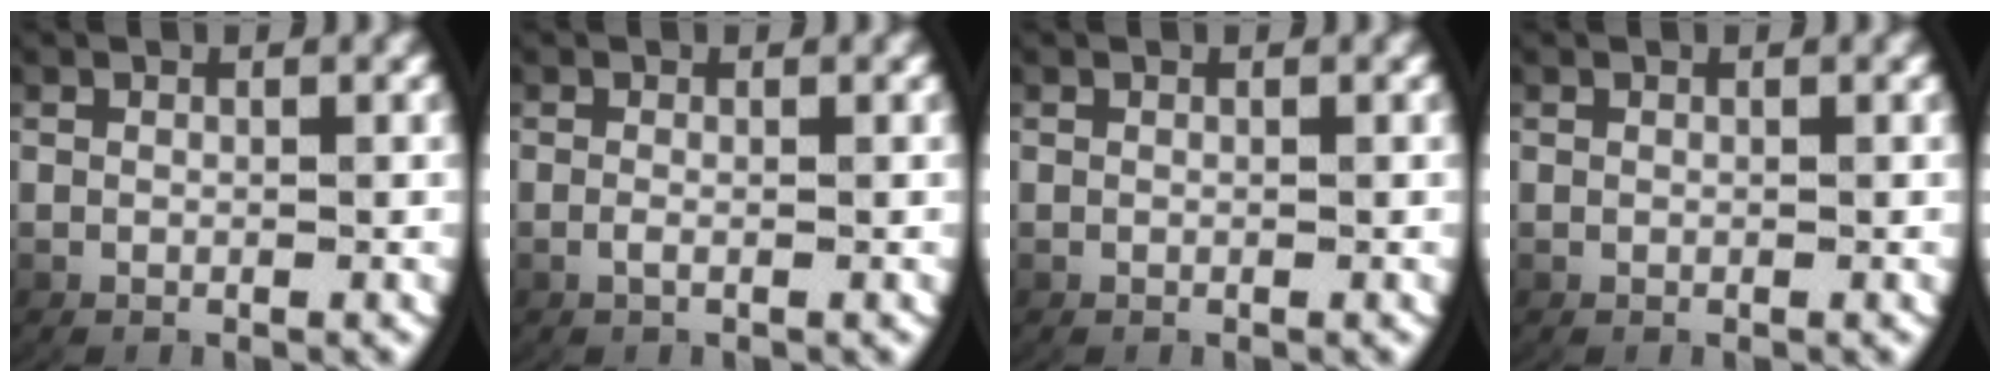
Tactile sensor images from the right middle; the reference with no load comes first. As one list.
[{"total": 0.7, "force": [-0.5, 0.0, 0.5], "torque": [-0.020, -0.006, -0.005]}, {"total": 0.0}, {"total": 0.0}]